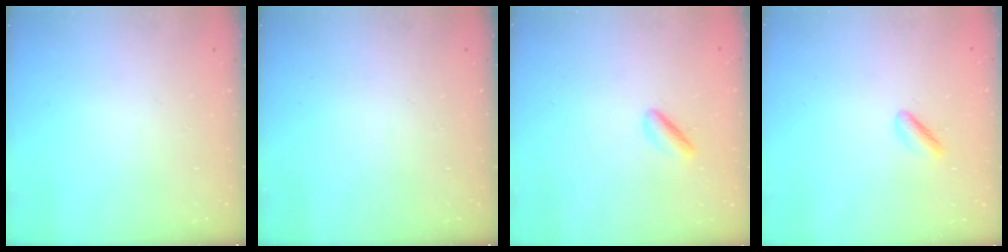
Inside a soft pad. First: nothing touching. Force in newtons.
{"total": 0.0}
{"total": 2.4, "press": 2.4, "slide": 0.4}
{"total": 2.3, "press": 2.2, "slide": 0.8}